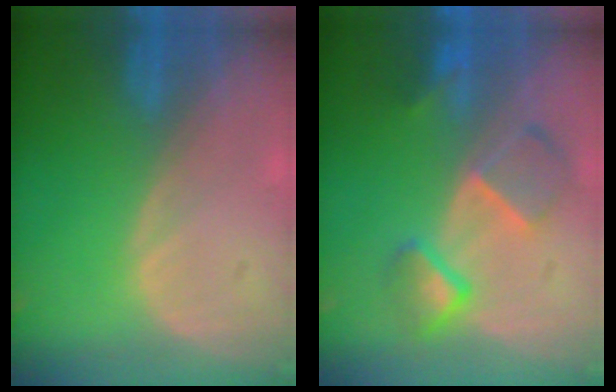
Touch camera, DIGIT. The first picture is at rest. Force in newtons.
{"total": 7.6, "press": 6.7, "slide": 3.5}